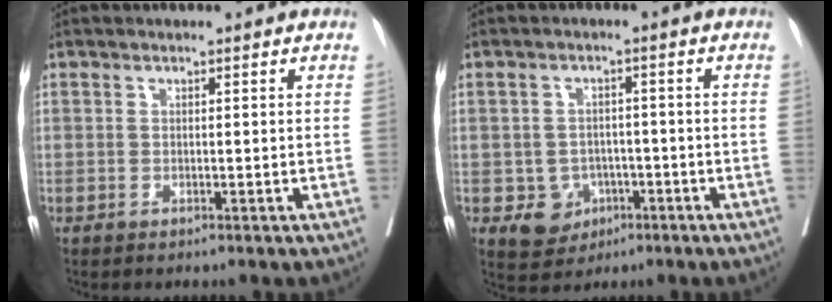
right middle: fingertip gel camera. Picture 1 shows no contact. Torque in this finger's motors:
{"motor_torque": [0.40, -0.31, 0.01, 0.00]}